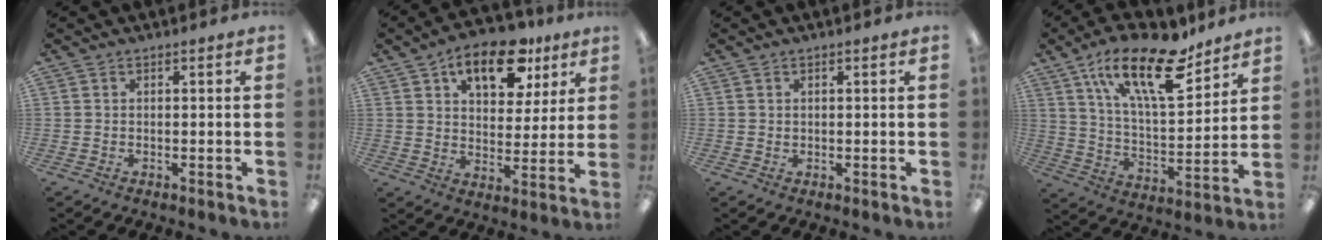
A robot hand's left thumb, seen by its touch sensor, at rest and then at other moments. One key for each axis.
{"total": 15.3, "fx": 8.7, "fy": 8.2, "fz": 9.6, "tx": -0.132, "ty": -0.028, "tz": 0.146}
{"total": 0.5, "fx": 0.3, "fy": 0.4, "fz": 0.0, "tx": -0.002, "ty": 0.002, "tz": 0.006}
{"total": 22.2, "fx": 13.9, "fy": 8.6, "fz": 15.0, "tx": -0.244, "ty": -0.074, "tz": 0.234}